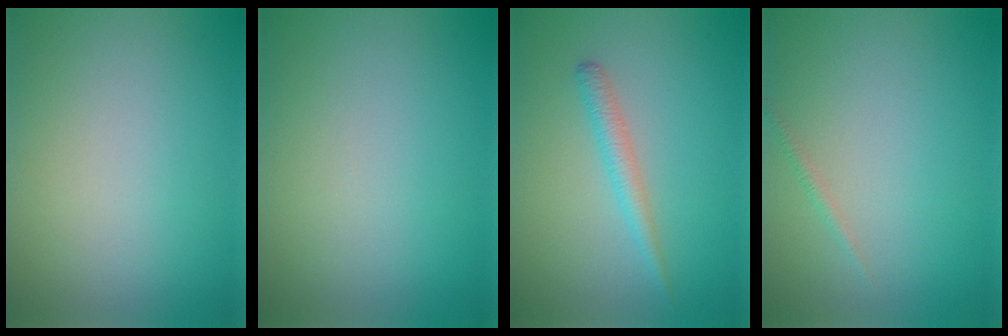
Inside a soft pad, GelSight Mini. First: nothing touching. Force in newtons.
{"total": 0.0}
{"total": 1.8, "press": 1.8, "slide": 0.0}
{"total": 0.7, "press": 0.7, "slide": 0.0}